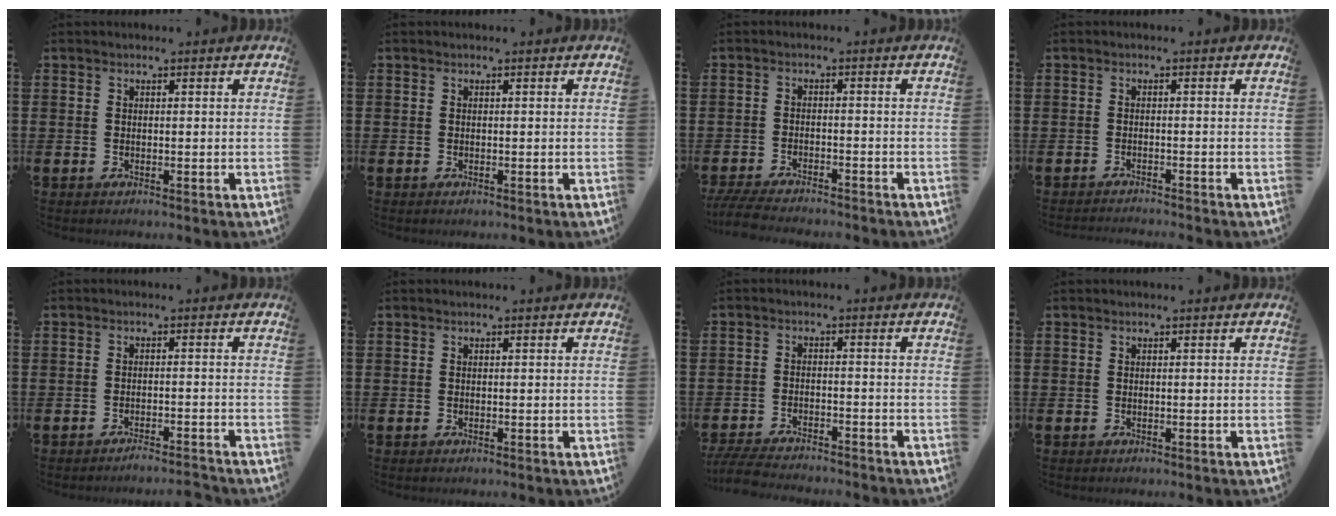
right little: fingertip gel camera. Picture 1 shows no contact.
{"total": 0.0}
{"total": 3.4, "force": [-3.3, 0.2, 0.8], "torque": [-0.020, -0.003, -0.067]}
{"total": 1.0, "force": [-0.9, -0.2, 0.0], "torque": [0.000, 0.001, -0.020]}
{"total": 1.9, "force": [-1.8, -0.1, 0.4], "torque": [-0.007, 0.002, -0.036]}
{"total": 0.0}
{"total": 4.2, "force": [-4.1, 0.4, 0.9], "torque": [-0.025, 0.000, -0.084]}
{"total": 0.0}